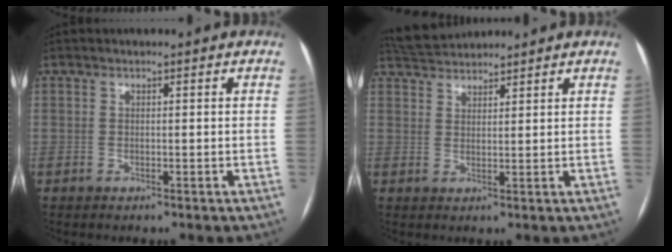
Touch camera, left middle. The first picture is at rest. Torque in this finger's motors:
{"motor_torque": [0.18, -0.25, -0.06, -0.01]}